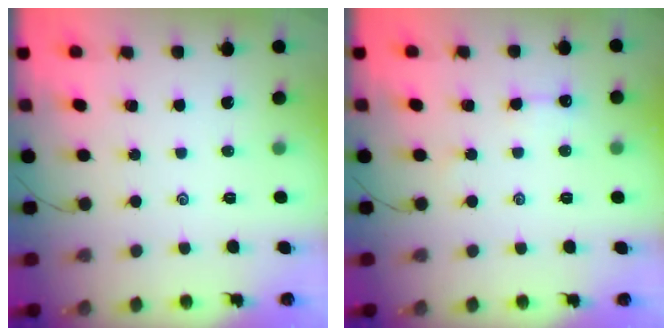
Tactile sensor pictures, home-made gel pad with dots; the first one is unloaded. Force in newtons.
{"total": 3.0, "press": 3.0, "slide": 0.4}